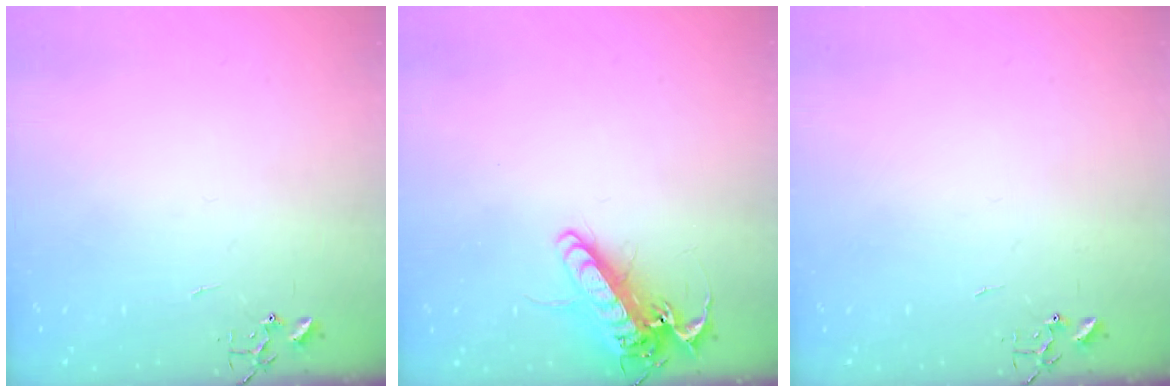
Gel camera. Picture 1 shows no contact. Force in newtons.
{"total": 15.7, "press": 15.5, "slide": 2.4}
{"total": 0.0}